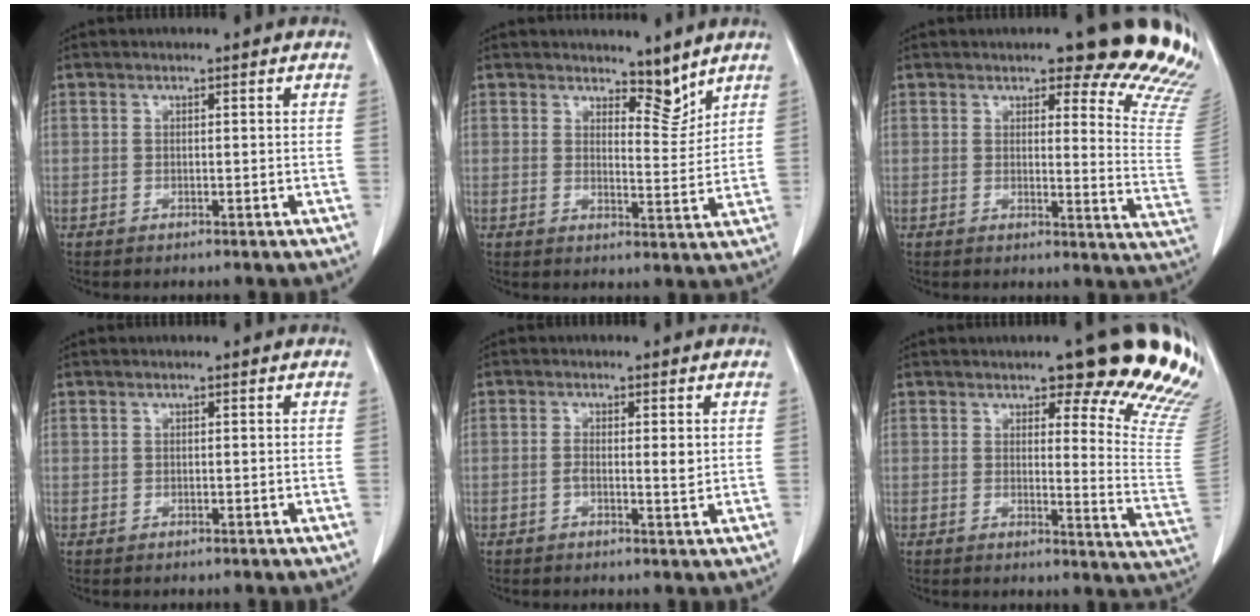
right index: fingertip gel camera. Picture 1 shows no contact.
{"total": 4.4, "force": [3.9, 1.5, 1.4], "torque": [-0.014, -0.011, 0.061]}
{"total": 14.7, "force": [13.0, 2.3, 6.5], "torque": [-0.049, -0.101, 0.115]}
{"total": 0.0}
{"total": 2.9, "force": [0.2, 0.9, 2.8], "torque": [-0.045, 0.000, 0.004]}
{"total": 16.4, "force": [12.5, 2.3, 10.4], "torque": [-0.105, -0.067, 0.129]}